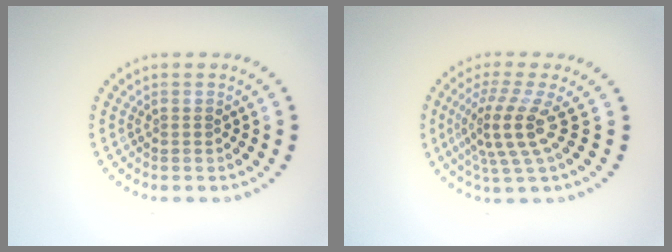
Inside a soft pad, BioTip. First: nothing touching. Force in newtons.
{"total": 4.0, "press": 2.7, "slide": 2.9}